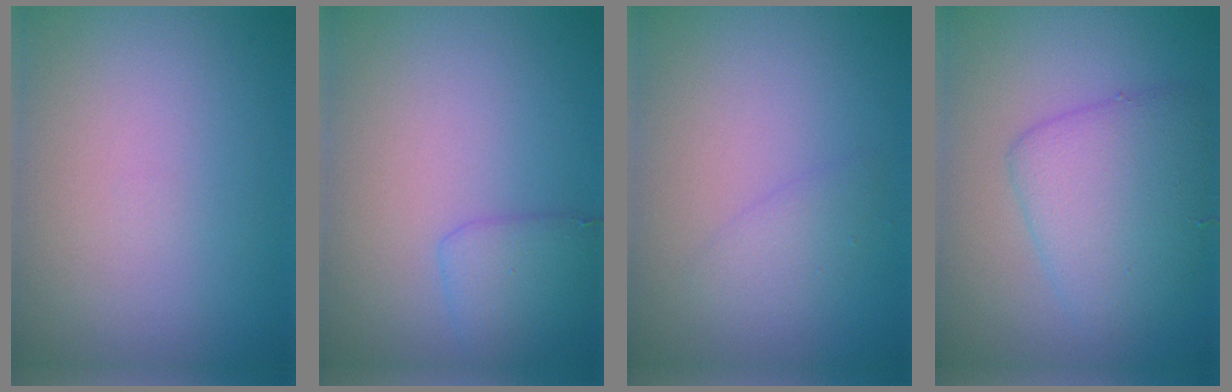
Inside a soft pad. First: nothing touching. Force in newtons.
{"total": 2.2, "press": 2.2, "slide": 0.1}
{"total": 1.4, "press": 1.4, "slide": 0.2}
{"total": 5.2, "press": 5.2, "slide": 0.1}